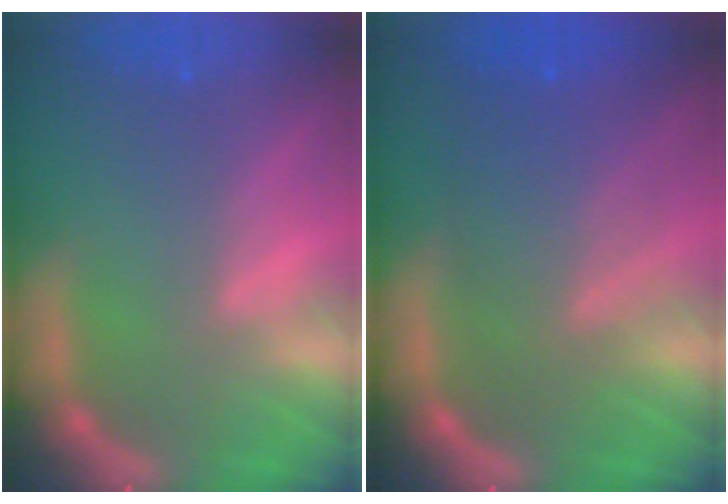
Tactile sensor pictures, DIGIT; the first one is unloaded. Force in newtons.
{"total": 7.6}